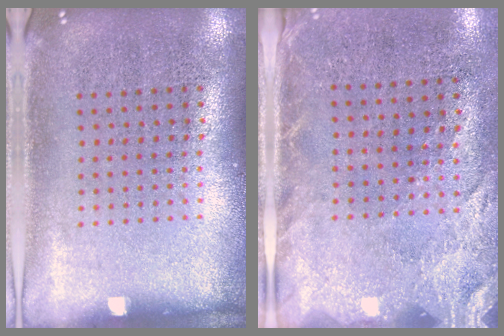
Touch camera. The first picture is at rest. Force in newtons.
{"total": 2.6, "press": 2.1, "slide": 1.6}